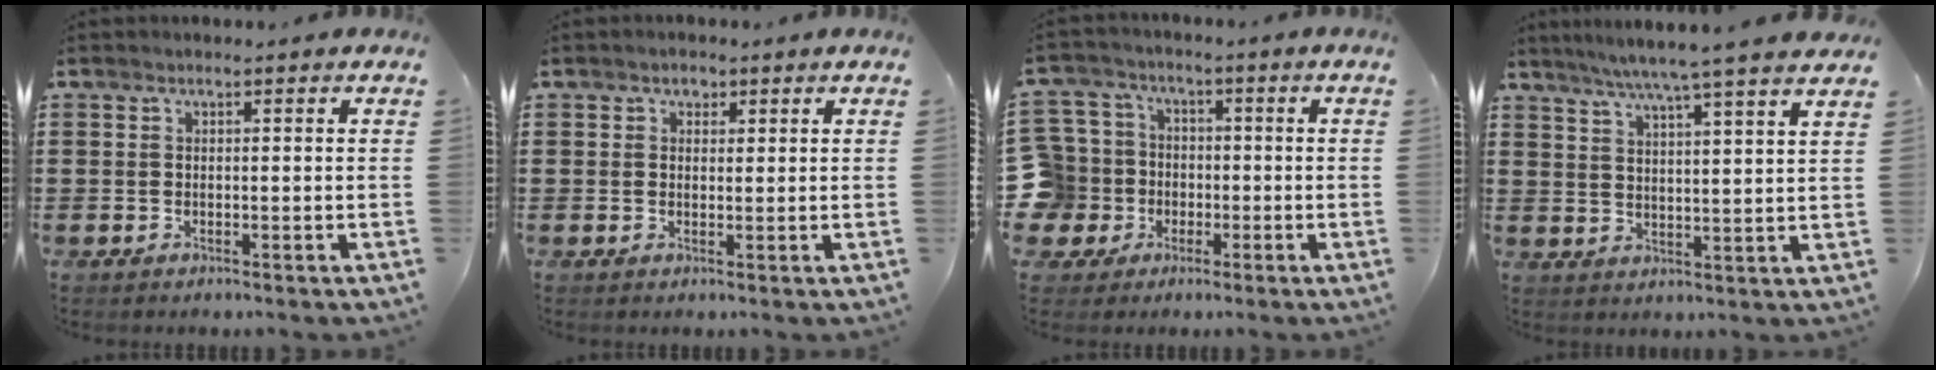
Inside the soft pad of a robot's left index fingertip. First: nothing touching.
{"total": 1.4, "force": [0.9, 1.0, 0.5], "torque": [-0.004, 0.002, 0.014]}
{"total": 8.5, "force": [-1.6, 8.1, 1.9], "torque": [-0.101, 0.010, -0.033]}
{"total": 6.0, "force": [5.1, -1.2, 2.9], "torque": [-0.070, -0.028, 0.085]}